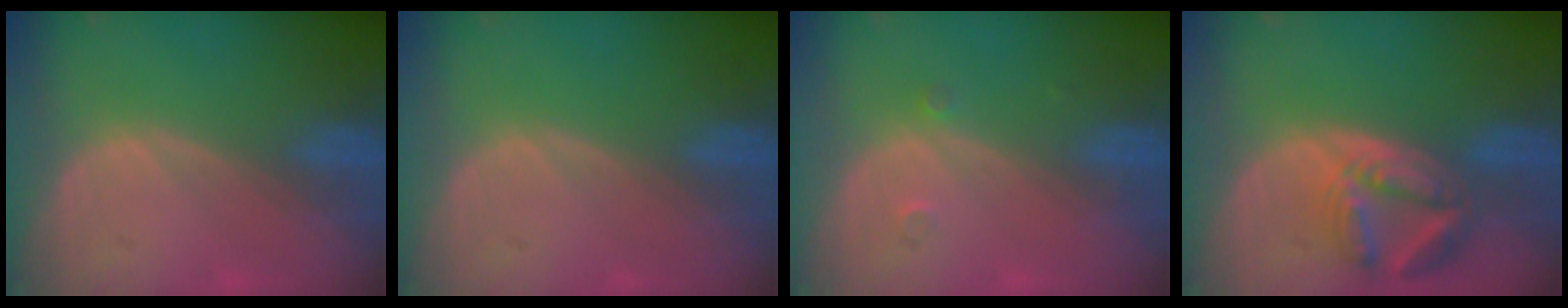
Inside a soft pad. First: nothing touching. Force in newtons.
{"total": 0.0}
{"total": 1.2, "press": 1.0, "slide": 0.7}
{"total": 7.9, "press": 7.0, "slide": 3.6}